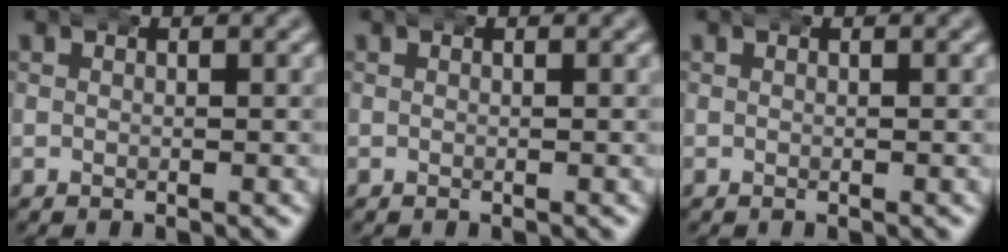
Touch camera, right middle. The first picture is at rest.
{"total": 0.0}
{"total": 0.0}